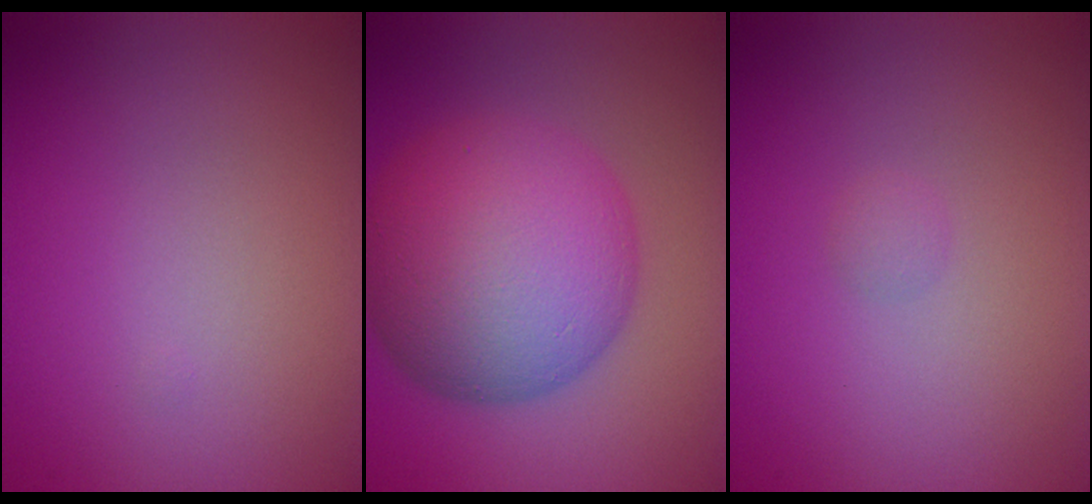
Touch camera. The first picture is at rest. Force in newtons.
{"total": 11.6, "press": 11.6, "slide": 0.3}
{"total": 0.6, "press": 0.6, "slide": 0.0}